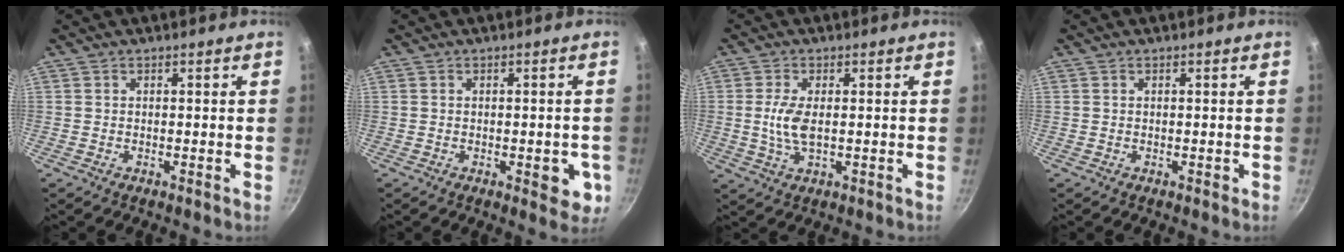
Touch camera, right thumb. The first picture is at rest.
{"total": 5.6, "force": [-1.4, 2.6, 4.7], "torque": [-0.039, -0.001, -0.018]}
{"total": 5.7, "force": [0.1, 2.5, 5.1], "torque": [-0.111, -0.003, 0.001]}
{"total": 0.6, "force": [0.0, 0.4, 0.4], "torque": [-0.001, 0.003, 0.000]}